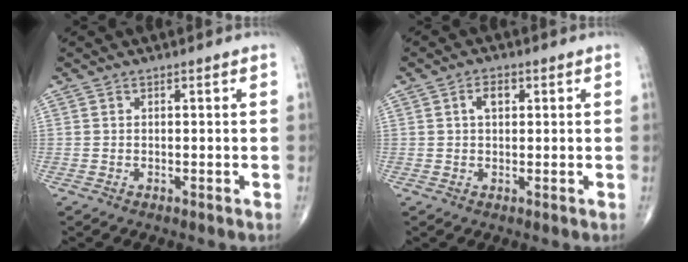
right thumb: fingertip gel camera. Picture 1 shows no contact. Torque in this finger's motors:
{"motor_torque": [-0.01, 0.00, 0.11, -0.01, 0.02]}